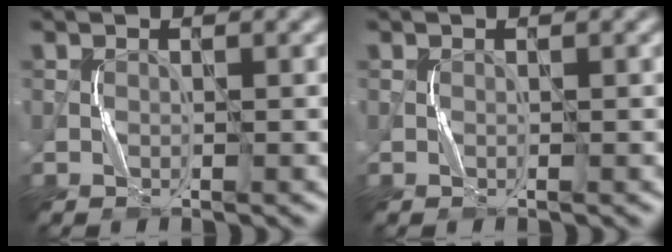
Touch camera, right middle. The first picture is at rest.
{"total": 0.0}